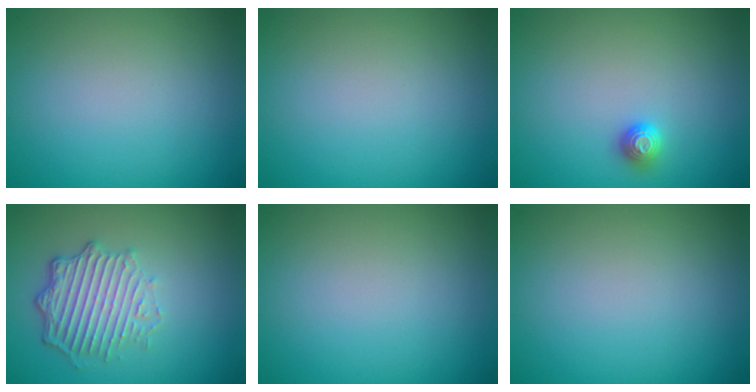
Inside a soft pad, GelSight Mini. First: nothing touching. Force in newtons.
{"total": 0.0}
{"total": 1.0, "press": 1.0, "slide": 0.3}
{"total": 4.9, "press": 3.7, "slide": 3.2}
{"total": 0.0}
{"total": 0.0}